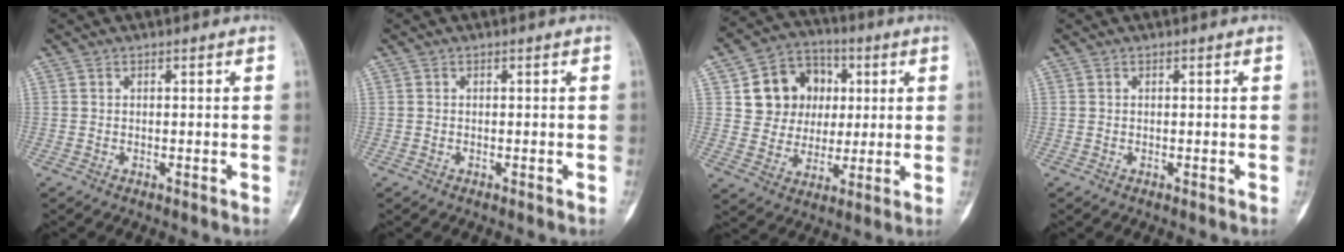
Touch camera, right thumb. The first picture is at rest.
{"total": 0.0}
{"total": 13.5, "force": [3.3, 11.8, 5.6], "torque": [-0.045, 0.004, 0.058]}
{"total": 0.0}